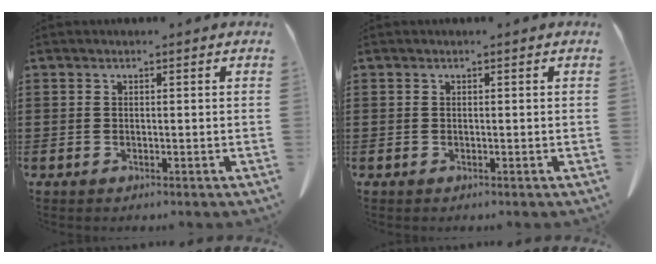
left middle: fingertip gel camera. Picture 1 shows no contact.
{"total": 0.0}